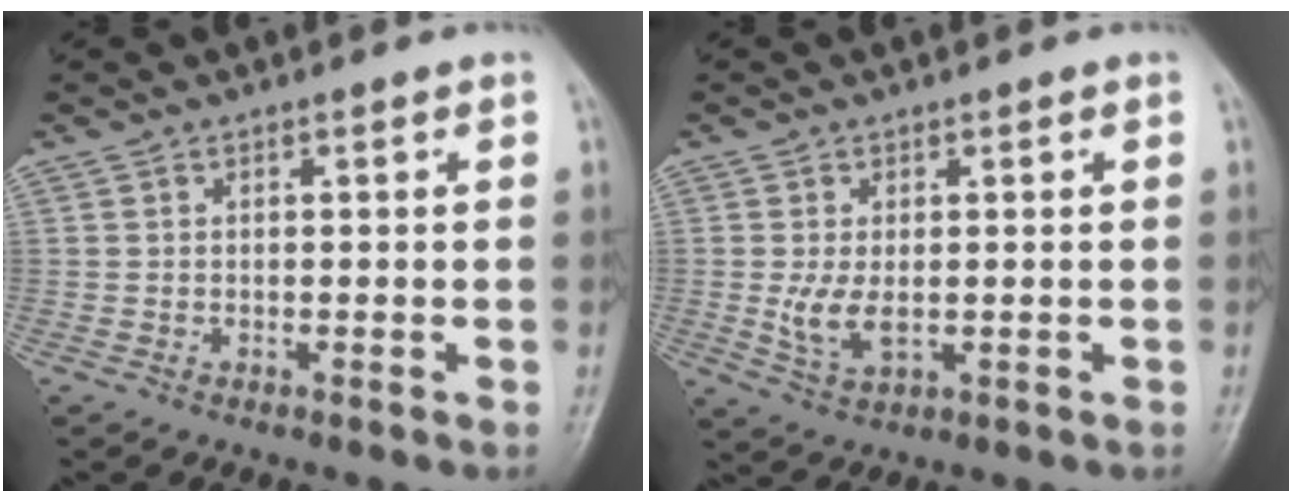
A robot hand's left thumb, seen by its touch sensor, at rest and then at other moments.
{"total": 5.0, "force": [0.1, 2.7, 4.2], "torque": [-0.082, -0.014, 0.008]}